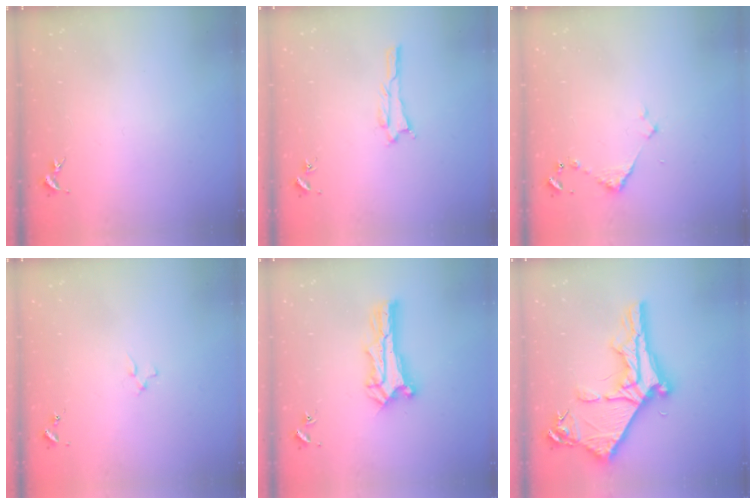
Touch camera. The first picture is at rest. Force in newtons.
{"total": 1.1, "press": 1.1, "slide": 0.1}
{"total": 2.9, "press": 2.9, "slide": 0.3}
{"total": 0.9, "press": 0.9, "slide": 0.2}
{"total": 2.7, "press": 2.7, "slide": 0.3}
{"total": 10.5, "press": 10.4, "slide": 1.1}